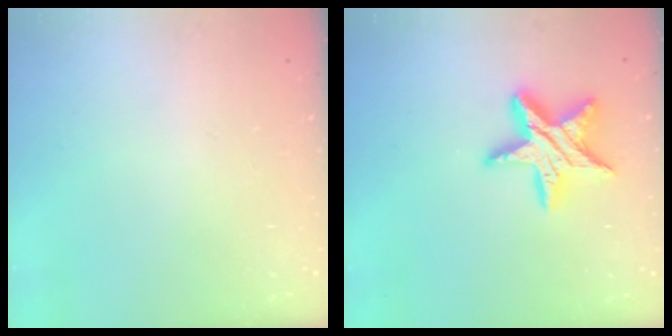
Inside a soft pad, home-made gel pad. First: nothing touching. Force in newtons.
{"total": 15.3, "press": 15.3, "slide": 1.0}